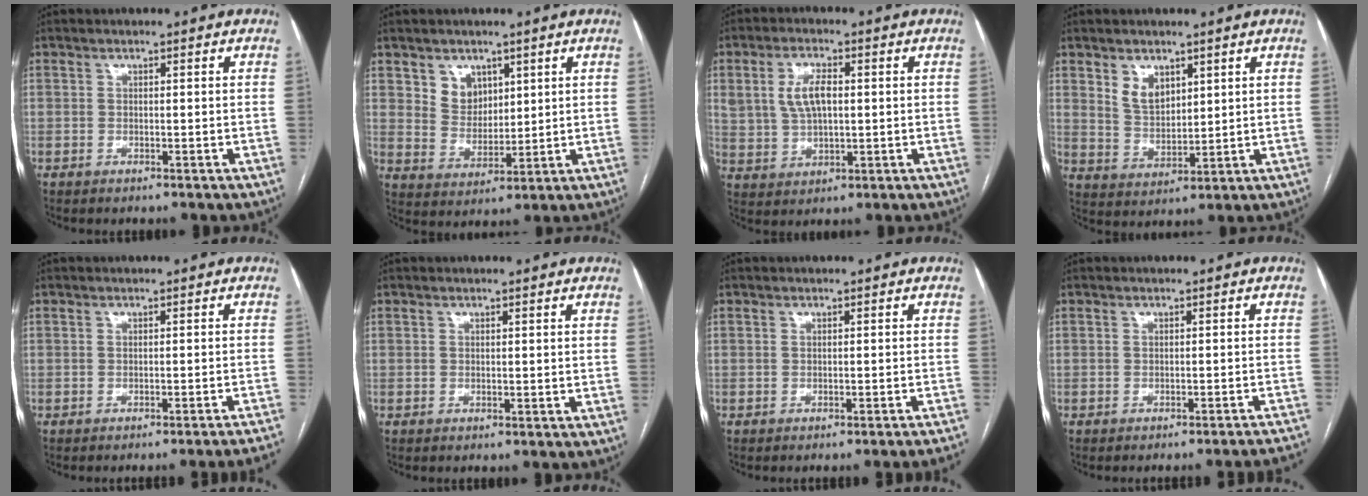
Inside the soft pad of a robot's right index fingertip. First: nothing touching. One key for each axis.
{"total": 5.5, "fx": 3.0, "fy": 4.2, "fz": 1.9, "tx": -0.038, "ty": 0.005, "tz": 0.064}
{"total": 6.8, "fx": 1.4, "fy": 3.5, "fz": 5.6, "tx": -0.118, "ty": 0.013, "tz": 0.036}
{"total": 5.3, "fx": 3.0, "fy": 3.2, "fz": 3.0, "tx": -0.060, "ty": -0.001, "tz": 0.068}
{"total": 10.5, "fx": -10.0, "fy": -2.3, "fz": 2.3, "tx": 0.002, "ty": -0.021, "tz": -0.110}
{"total": 0.0}
{"total": 7.7, "fx": -7.3, "fy": -2.0, "fz": 1.7, "tx": 0.002, "ty": -0.022, "tz": -0.079}
{"total": 11.0, "fx": -10.6, "fy": -1.9, "fz": 1.9, "tx": 0.005, "ty": -0.014, "tz": -0.114}